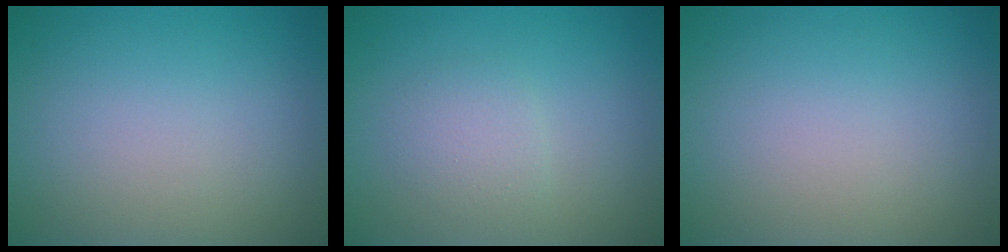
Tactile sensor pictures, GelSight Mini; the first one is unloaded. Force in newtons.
{"total": 1.7, "press": 1.7, "slide": 0.1}
{"total": 0.0}